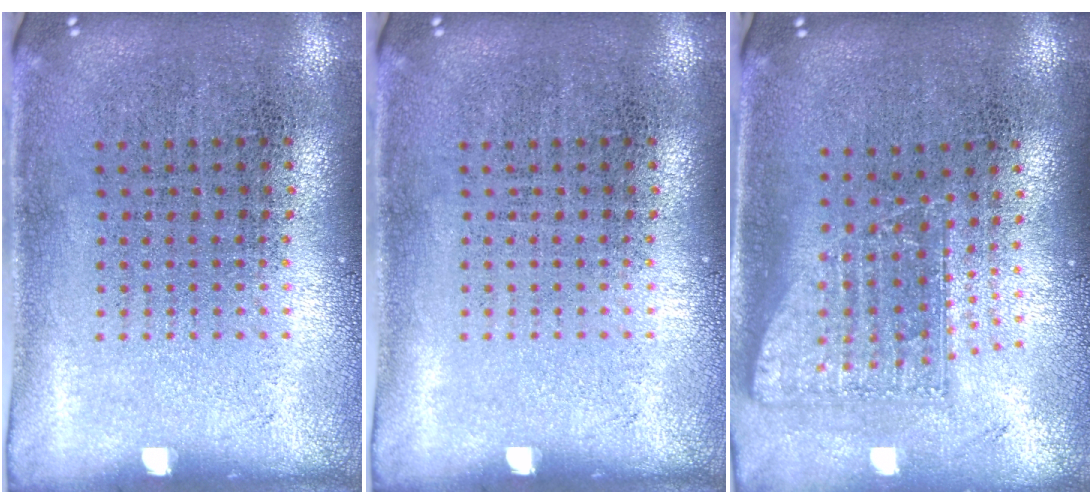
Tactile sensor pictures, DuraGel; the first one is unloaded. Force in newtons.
{"total": 0.0}
{"total": 1.7, "press": 1.3, "slide": 1.2}